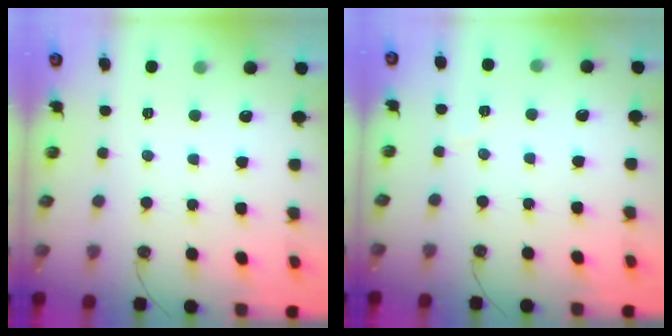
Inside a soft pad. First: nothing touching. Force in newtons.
{"total": 3.1, "press": 2.7, "slide": 1.5}